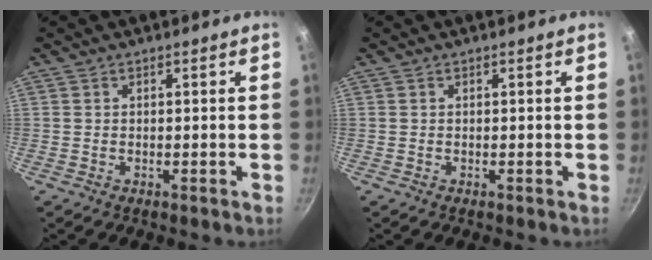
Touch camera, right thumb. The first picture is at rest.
{"total": 0.0}